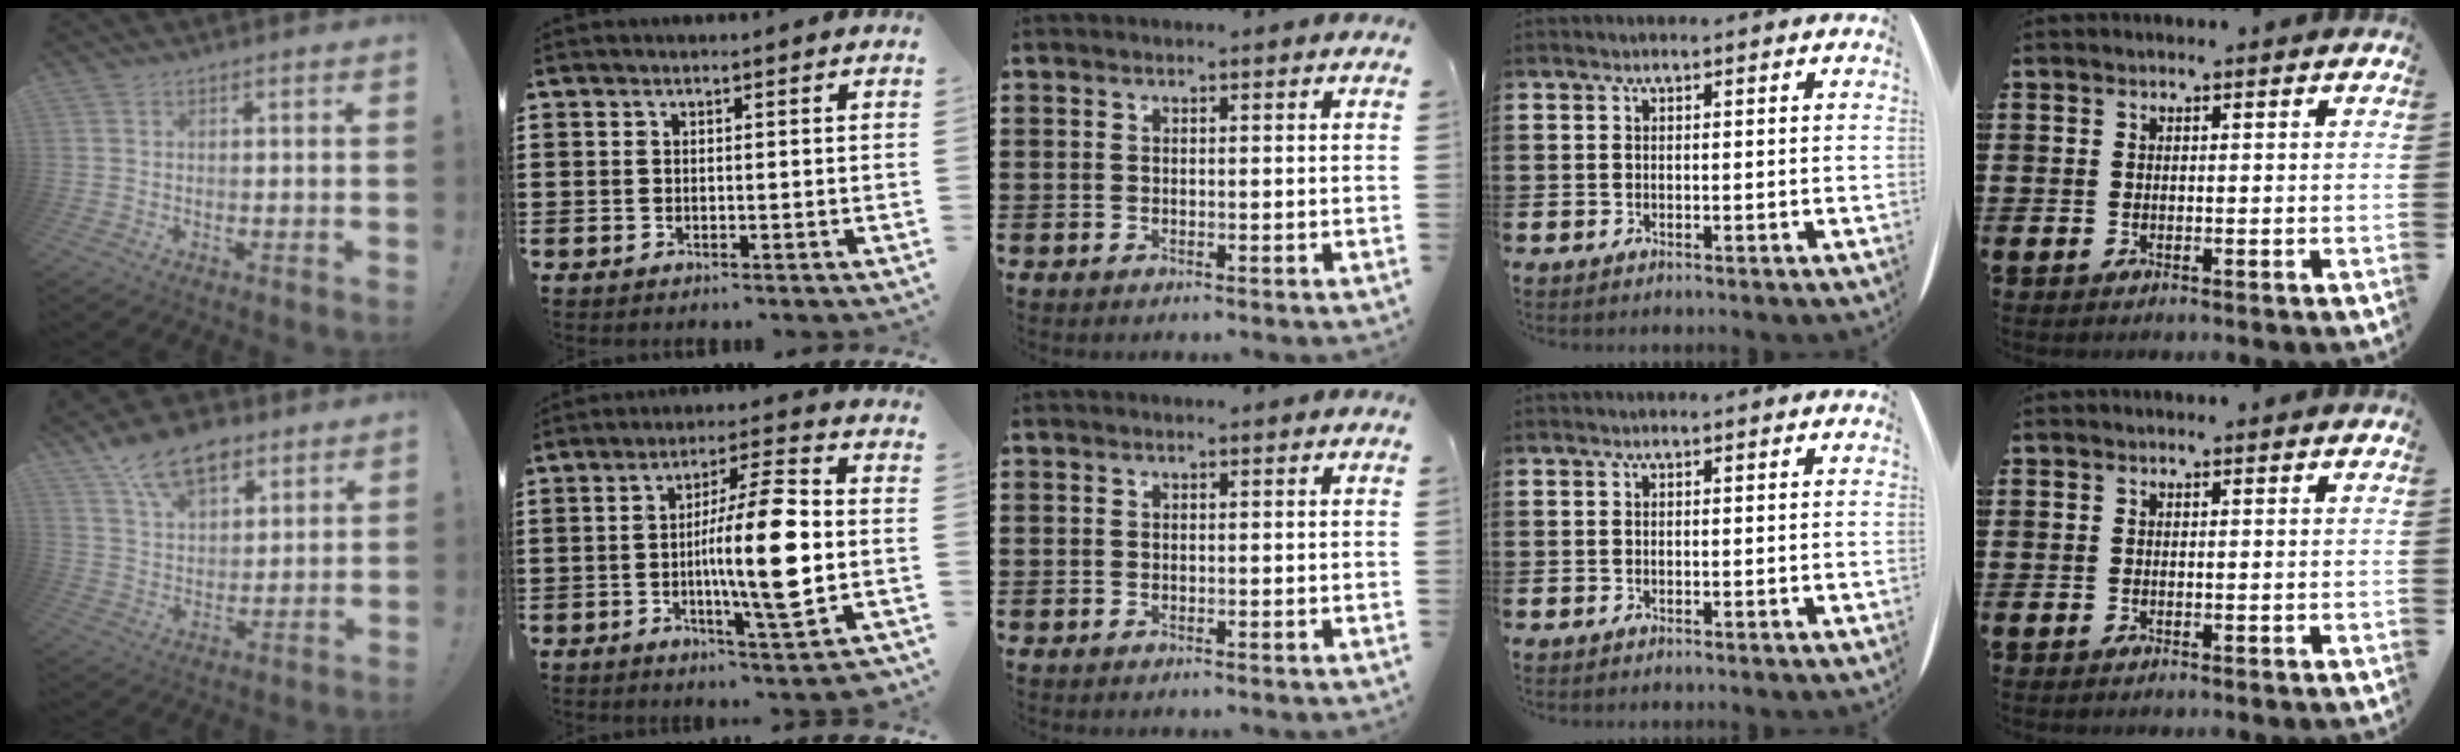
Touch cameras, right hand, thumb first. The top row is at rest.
{"thumb": {"total": 13.5, "force": [9.1, 7.4, 6.6], "torque": [-0.107, -0.054, 0.169]}, "index": {"total": 12.6, "force": [-1.7, 1.6, 12.4], "torque": [-0.208, -0.009, -0.038]}}